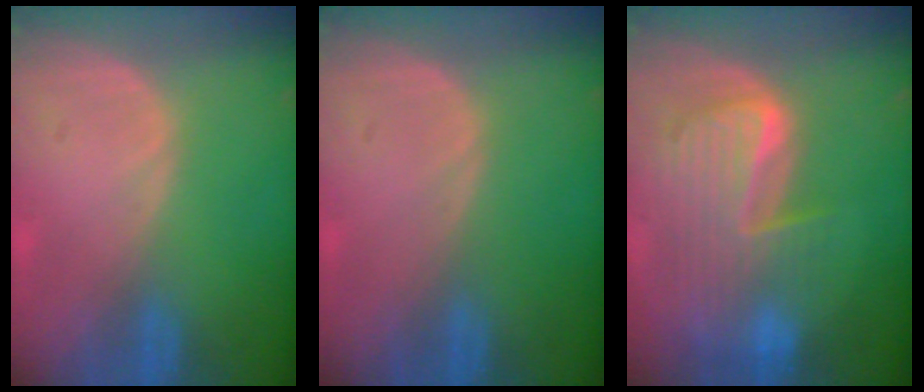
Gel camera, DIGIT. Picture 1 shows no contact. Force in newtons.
{"total": 0.0}
{"total": 9.9, "press": 8.6, "slide": 5.0}